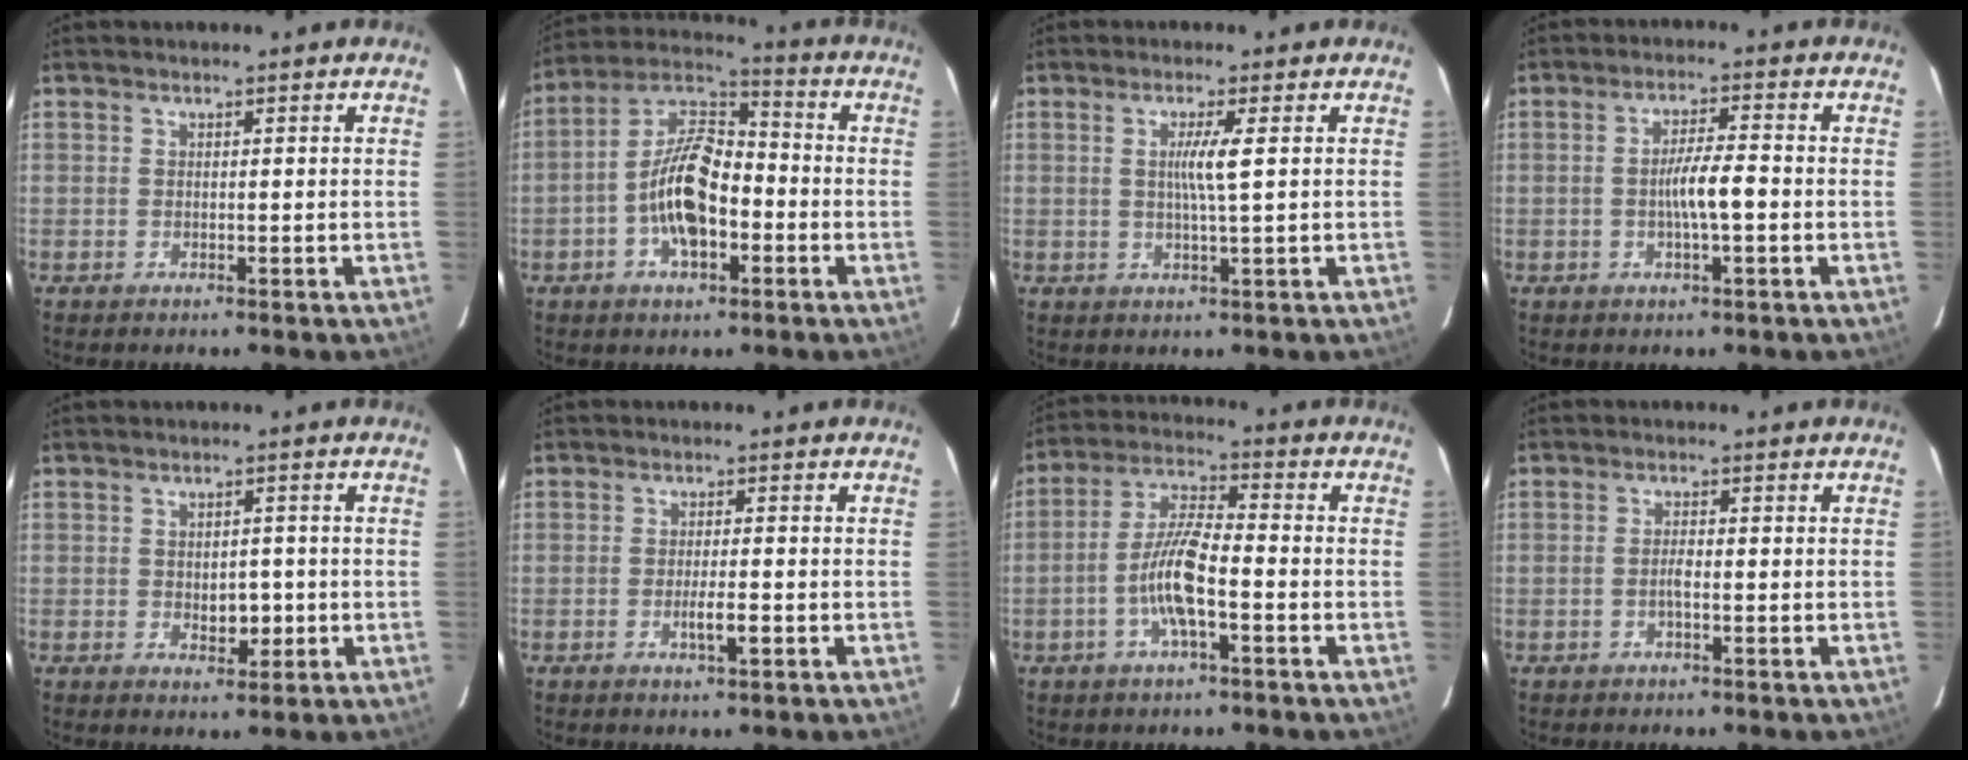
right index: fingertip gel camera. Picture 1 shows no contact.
{"total": 12.4, "force": [-3.0, 5.2, 10.9], "torque": [-0.219, 0.024, -0.057]}
{"total": 3.7, "force": [0.6, -0.7, 3.6], "torque": [-0.070, -0.005, 0.009]}
{"total": 5.0, "force": [-1.0, 0.4, 4.9], "torque": [-0.092, 0.004, -0.017]}
{"total": 3.5, "force": [-0.6, 2.1, 2.8], "torque": [-0.035, 0.001, -0.001]}
{"total": 3.1, "force": [-1.1, 0.3, 2.9], "torque": [-0.051, -0.002, -0.017]}
{"total": 9.2, "force": [-2.8, 1.8, 8.5], "torque": [-0.172, 0.010, -0.057]}
{"total": 1.7, "force": [-0.5, 0.3, 1.6], "torque": [-0.032, 0.002, -0.010]}